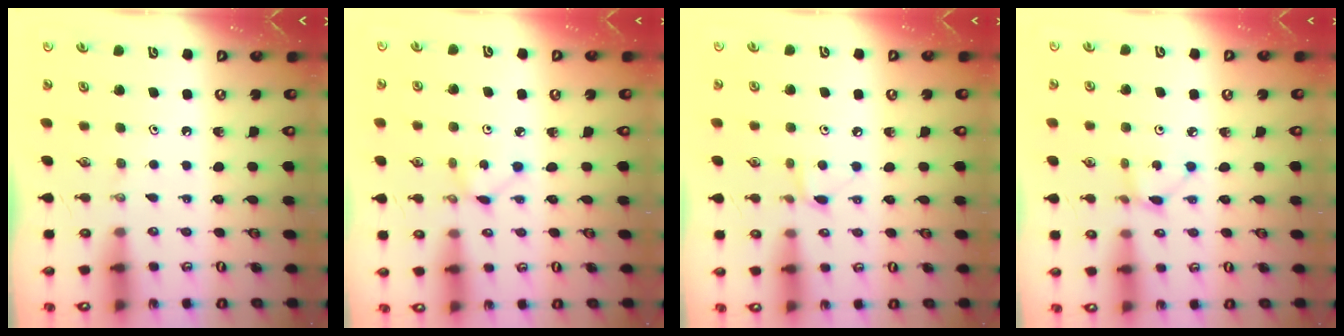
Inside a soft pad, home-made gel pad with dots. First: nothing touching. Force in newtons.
{"total": 1.7, "press": 1.7, "slide": 0.3}
{"total": 6.5, "press": 6.4, "slide": 0.8}
{"total": 1.8, "press": 1.8, "slide": 0.3}